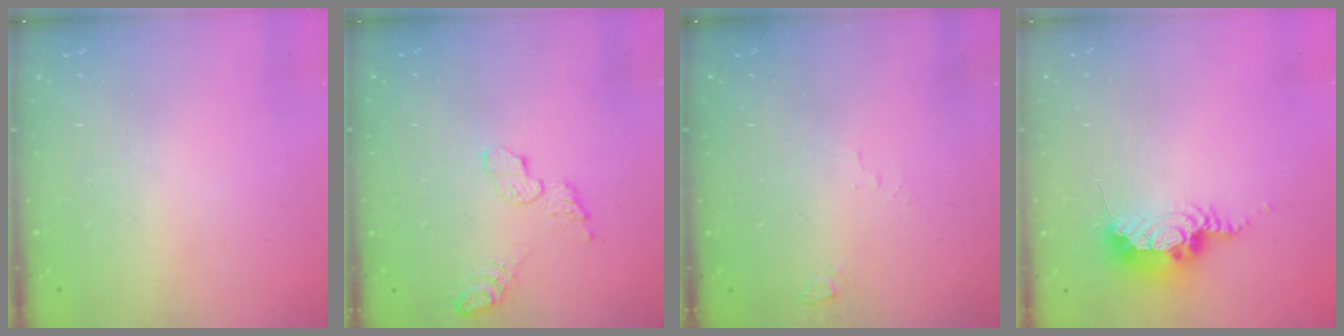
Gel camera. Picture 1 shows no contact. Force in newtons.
{"total": 6.6, "press": 6.5, "slide": 0.5}
{"total": 3.0, "press": 2.1, "slide": 2.1}
{"total": 8.7, "press": 8.7, "slide": 0.7}